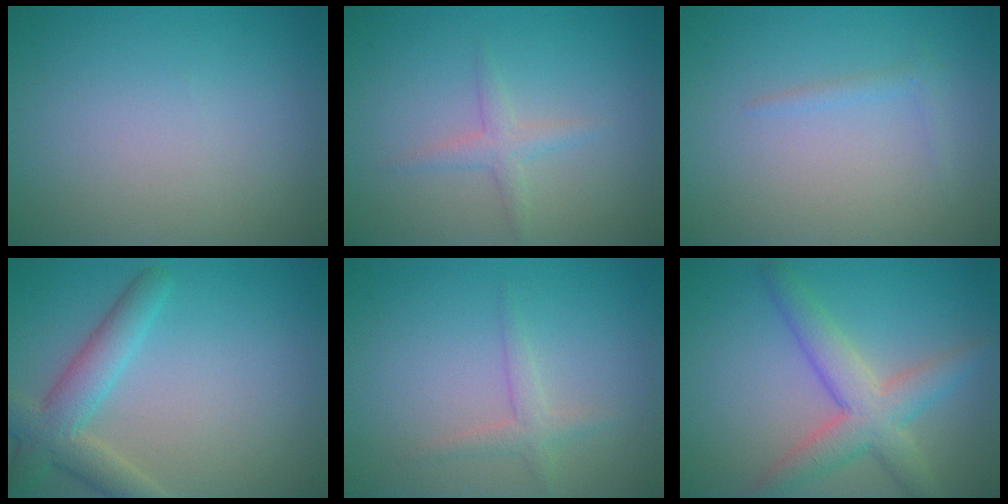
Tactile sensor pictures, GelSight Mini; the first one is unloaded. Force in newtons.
{"total": 1.6, "press": 1.6, "slide": 0.1}
{"total": 0.9, "press": 0.9, "slide": 0.0}
{"total": 4.4, "press": 4.4, "slide": 0.3}
{"total": 1.6, "press": 1.6, "slide": 0.0}
{"total": 5.1, "press": 5.1, "slide": 0.1}